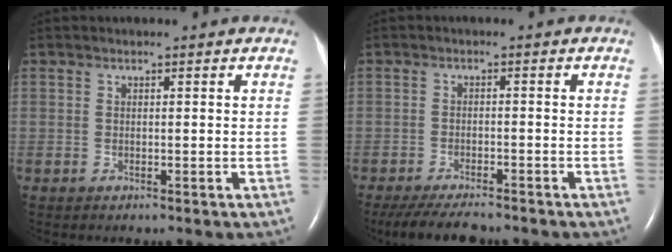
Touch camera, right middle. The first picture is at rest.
{"total": 8.0, "force": [-7.0, 1.4, 3.6], "torque": [-0.056, -0.018, -0.110]}